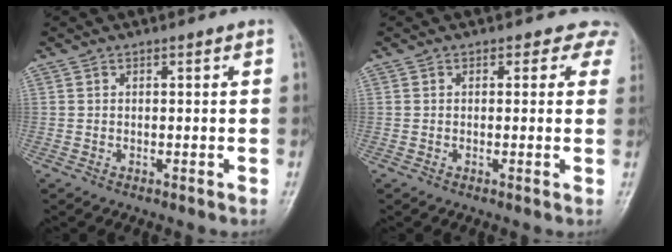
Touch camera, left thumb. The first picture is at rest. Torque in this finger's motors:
{"motor_torque": [-0.01, 0.04, -0.06, -0.18, 0.02]}